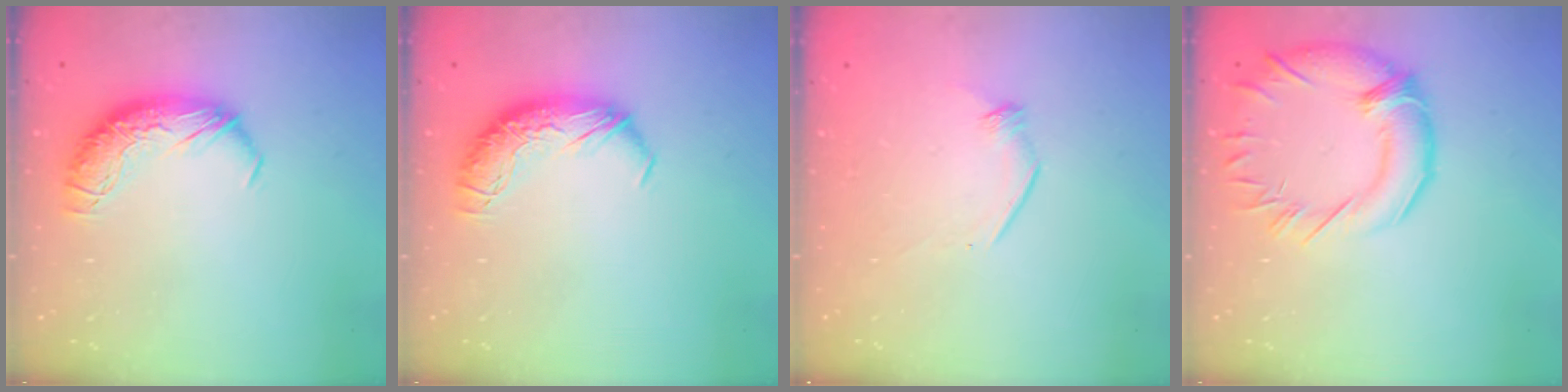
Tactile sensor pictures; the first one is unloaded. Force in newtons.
{"total": 0.0}
{"total": 6.2, "press": 6.1, "slide": 1.0}
{"total": 5.0, "press": 4.3, "slide": 2.4}